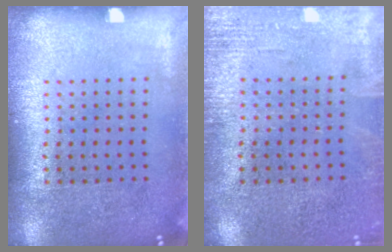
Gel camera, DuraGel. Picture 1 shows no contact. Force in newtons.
{"total": 2.2, "press": 2.2, "slide": 0.3}